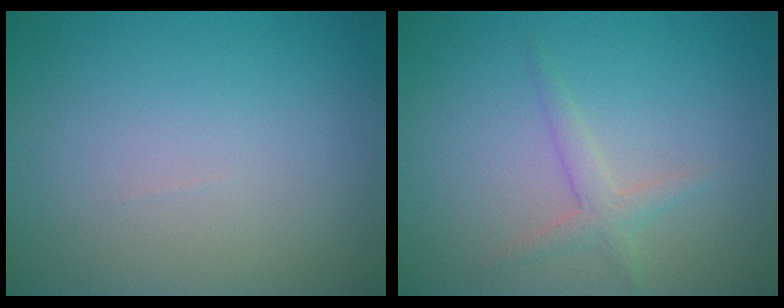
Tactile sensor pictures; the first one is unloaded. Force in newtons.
{"total": 1.7, "press": 1.7, "slide": 0.1}